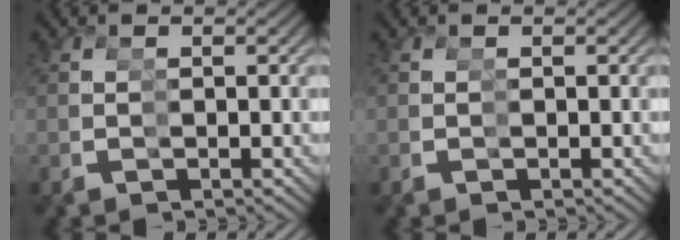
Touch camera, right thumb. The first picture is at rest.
{"total": 0.0}